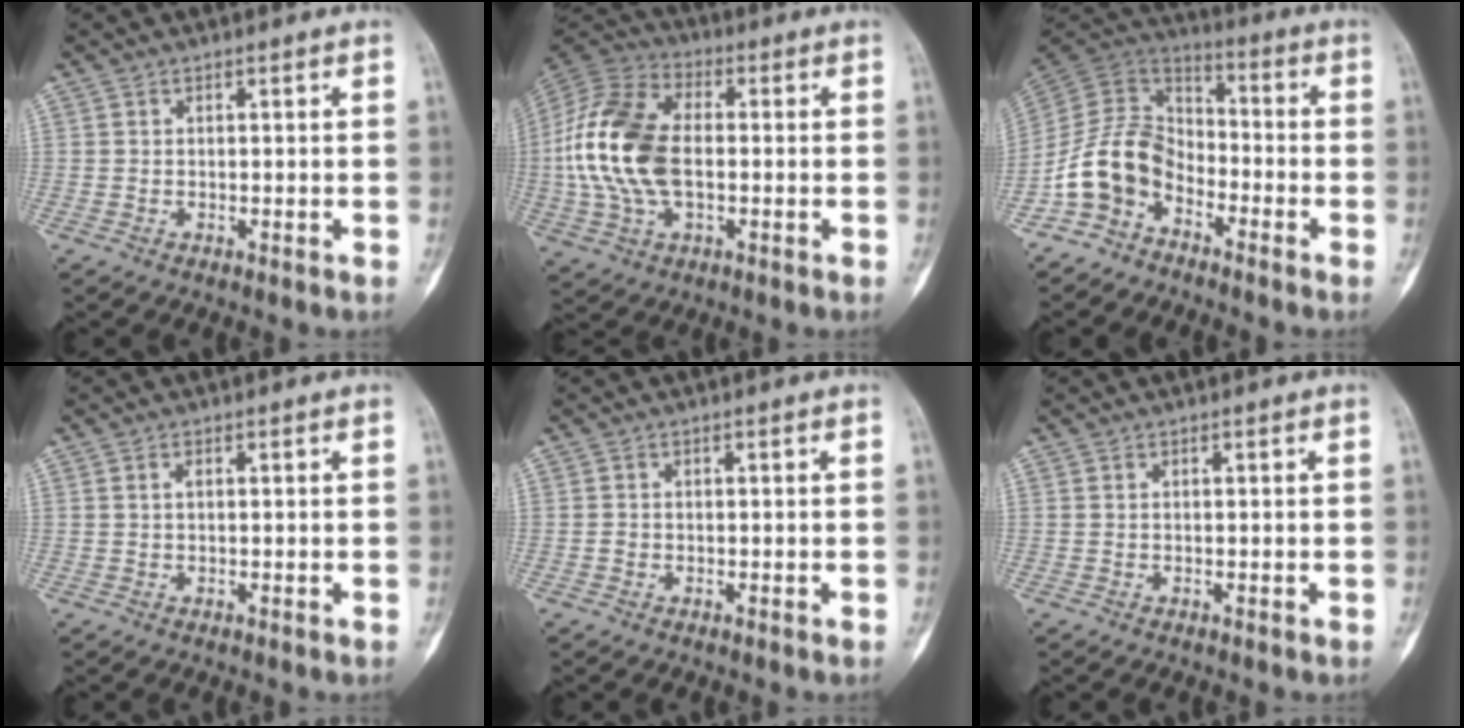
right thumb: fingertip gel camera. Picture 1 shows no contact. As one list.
[{"total": 18.3, "force": [-0.7, 11.1, 14.6], "torque": [-0.305, 0.019, -0.016]}, {"total": 11.9, "force": [-6.5, 8.1, 5.7], "torque": [-0.093, 0.070, -0.144]}, {"total": 0.7, "force": [0.2, 0.4, 0.6], "torque": [-0.013, 0.001, 0.002]}, {"total": 0.7, "force": [-0.2, 0.6, 0.2], "torque": [-0.002, 0.003, -0.006]}, {"total": 0.0}]